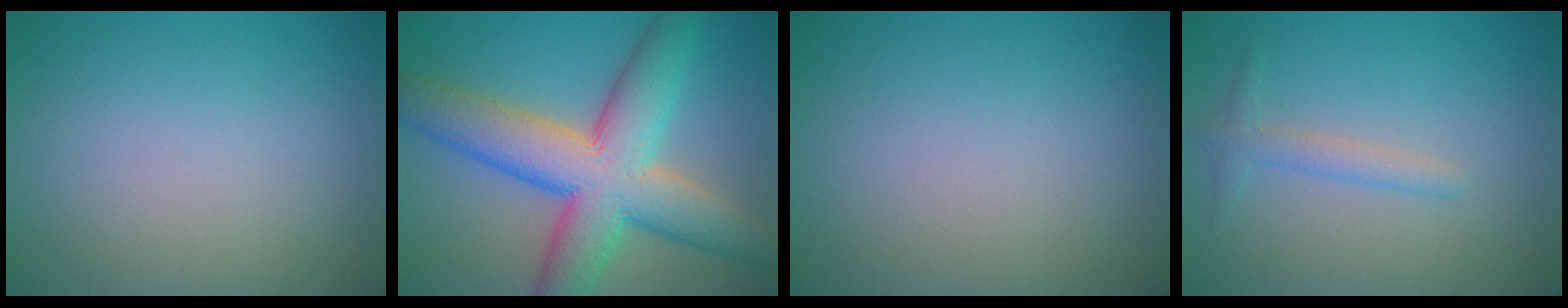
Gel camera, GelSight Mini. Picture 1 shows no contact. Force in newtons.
{"total": 10.9, "press": 10.9, "slide": 0.3}
{"total": 0.0}
{"total": 1.6, "press": 1.6, "slide": 0.1}